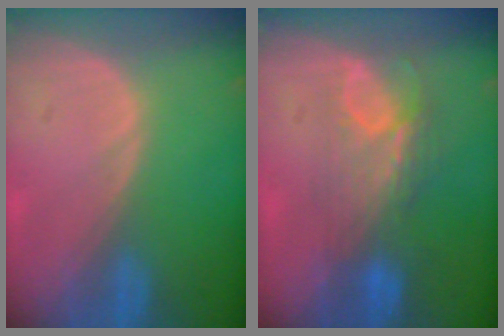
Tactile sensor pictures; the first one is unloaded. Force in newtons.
{"total": 7.3, "press": 6.6, "slide": 3.1}